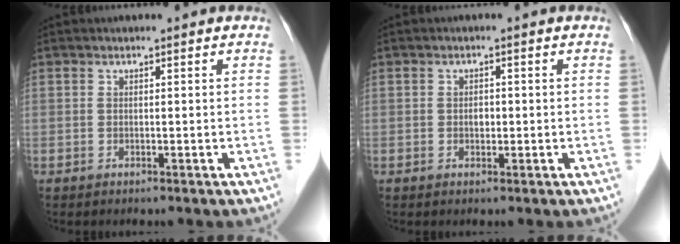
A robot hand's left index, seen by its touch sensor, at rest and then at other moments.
{"total": 1.4, "force": [-0.2, 1.0, 1.0], "torque": [-0.015, 0.003, -0.002]}